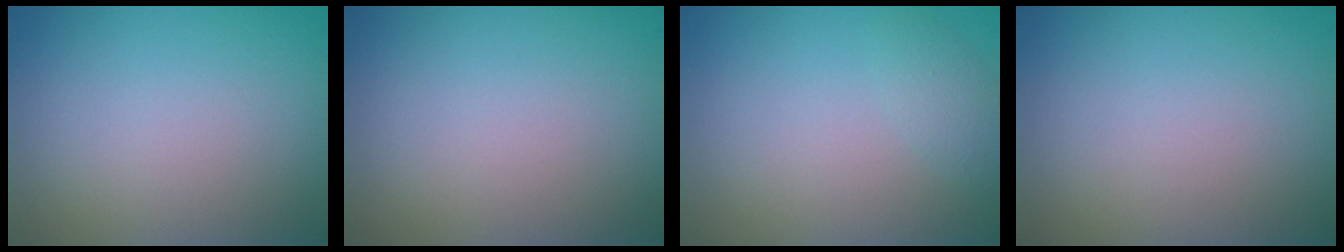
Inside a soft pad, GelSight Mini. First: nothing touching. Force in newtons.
{"total": 0.0}
{"total": 1.2, "press": 1.2, "slide": 0.1}
{"total": 0.0}